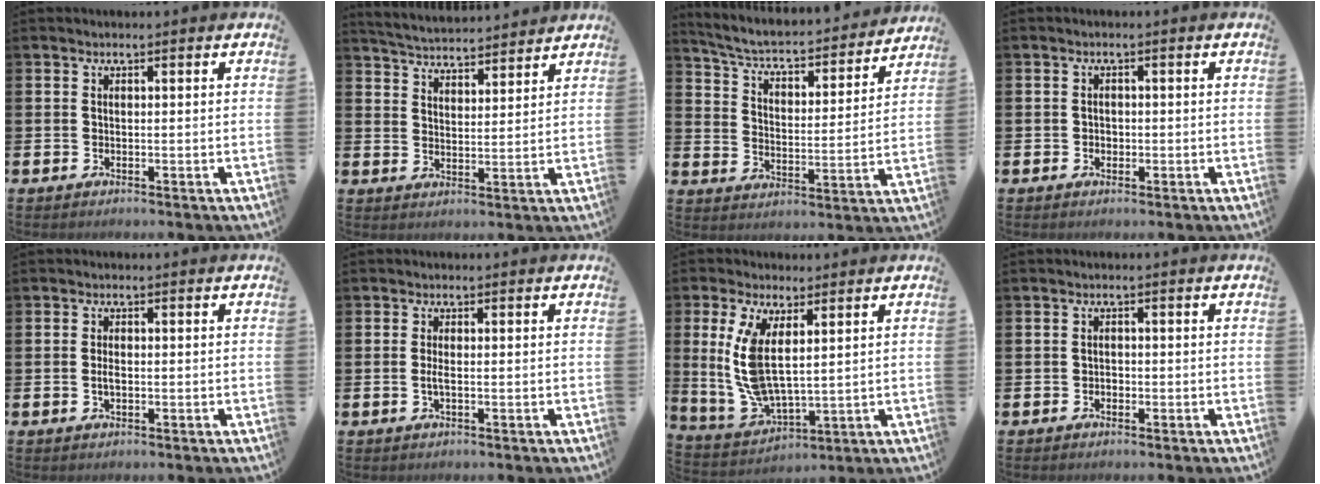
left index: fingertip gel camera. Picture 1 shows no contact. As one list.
[{"total": 4.8, "force": [4.8, 0.4, 0.0], "torque": [-0.023, -0.032, 0.085]}, {"total": 5.1, "force": [4.6, 1.1, 1.9], "torque": [-0.065, -0.039, 0.069]}, {"total": 1.0, "force": [-0.3, 0.9, 0.4], "torque": [-0.008, 0.007, -0.007]}, {"total": 1.6, "force": [-0.3, 0.7, 1.4], "torque": [-0.025, 0.002, -0.006]}, {"total": 1.3, "force": [-0.3, 0.2, 1.3], "torque": [-0.031, 0.002, -0.005]}, {"total": 8.4, "force": [2.7, 3.9, 7.0], "torque": [-0.165, -0.011, 0.047]}, {"total": 0.9, "force": [-0.5, 0.7, 0.3], "torque": [-0.006, 0.003, -0.011]}]